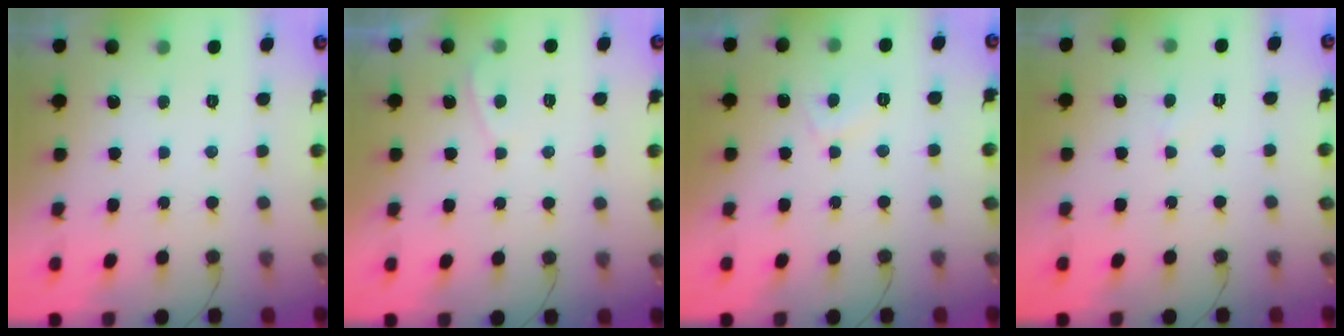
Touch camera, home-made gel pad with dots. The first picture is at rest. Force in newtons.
{"total": 2.8, "press": 2.7, "slide": 0.3}
{"total": 4.0, "press": 3.9, "slide": 0.7}
{"total": 3.0, "press": 3.0, "slide": 0.3}